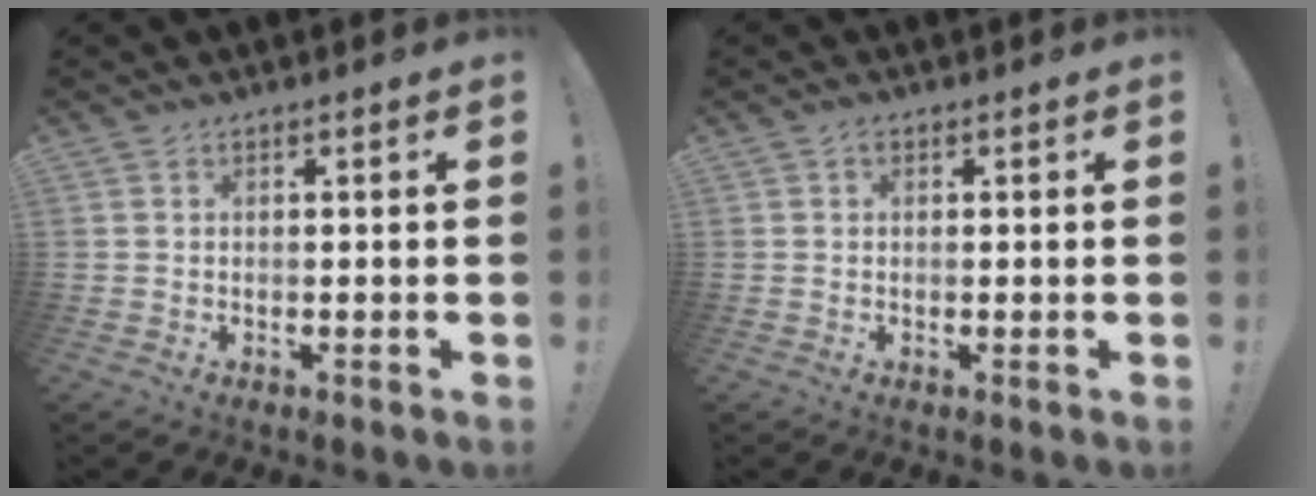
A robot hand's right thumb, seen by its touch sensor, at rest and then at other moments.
{"total": 0.7, "force": [0.2, 0.7, 0.2], "torque": [0.001, 0.001, 0.002]}